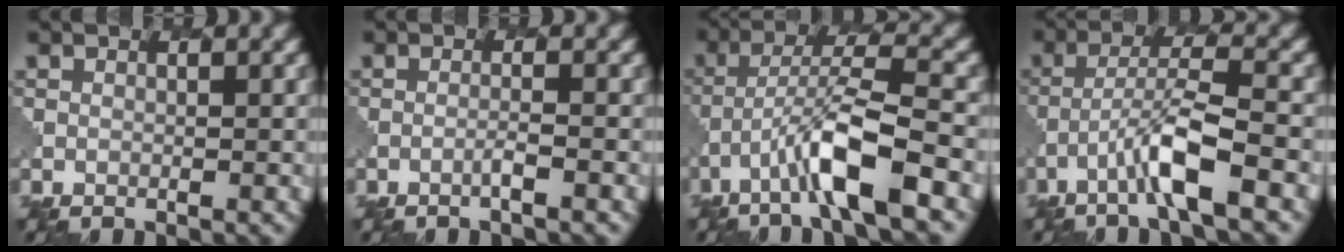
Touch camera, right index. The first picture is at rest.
{"total": 0.9, "force": [-0.4, 0.0, 0.8], "torque": [-0.008, 0.006, -0.015]}
{"total": 7.0, "force": [-3.6, 1.3, 5.8], "torque": [-0.109, 0.009, -0.068]}
{"total": 4.8, "force": [-2.5, 0.5, 4.1], "torque": [-0.076, 0.010, -0.051]}